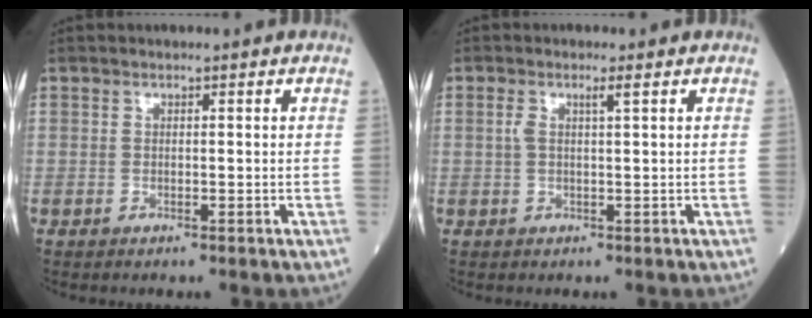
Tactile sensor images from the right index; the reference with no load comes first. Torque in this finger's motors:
{"motor_torque": [0.39, 0.33, 0.24, 0.07]}